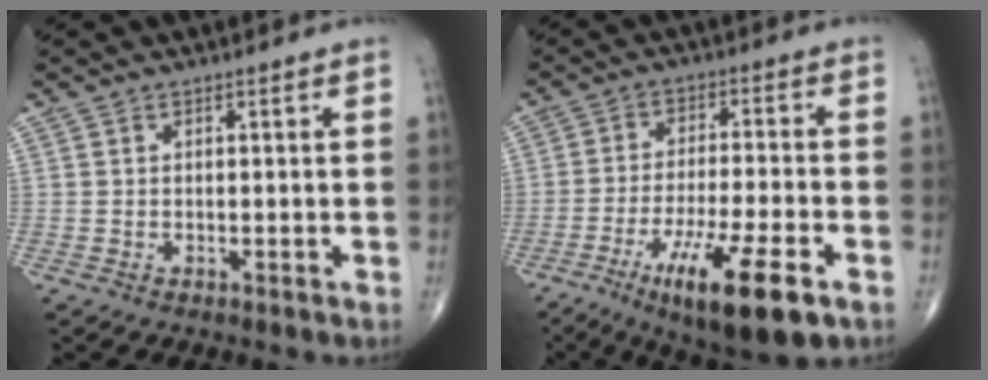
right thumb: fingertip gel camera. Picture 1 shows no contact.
{"total": 15.2, "force": [-7.5, 3.3, 12.8], "torque": [-0.221, 0.009, -0.117]}